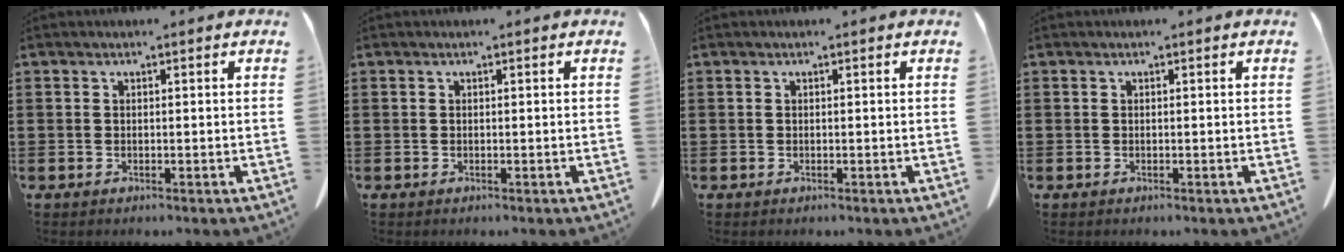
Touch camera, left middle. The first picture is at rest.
{"total": 0.0}
{"total": 0.0}
{"total": 0.0}